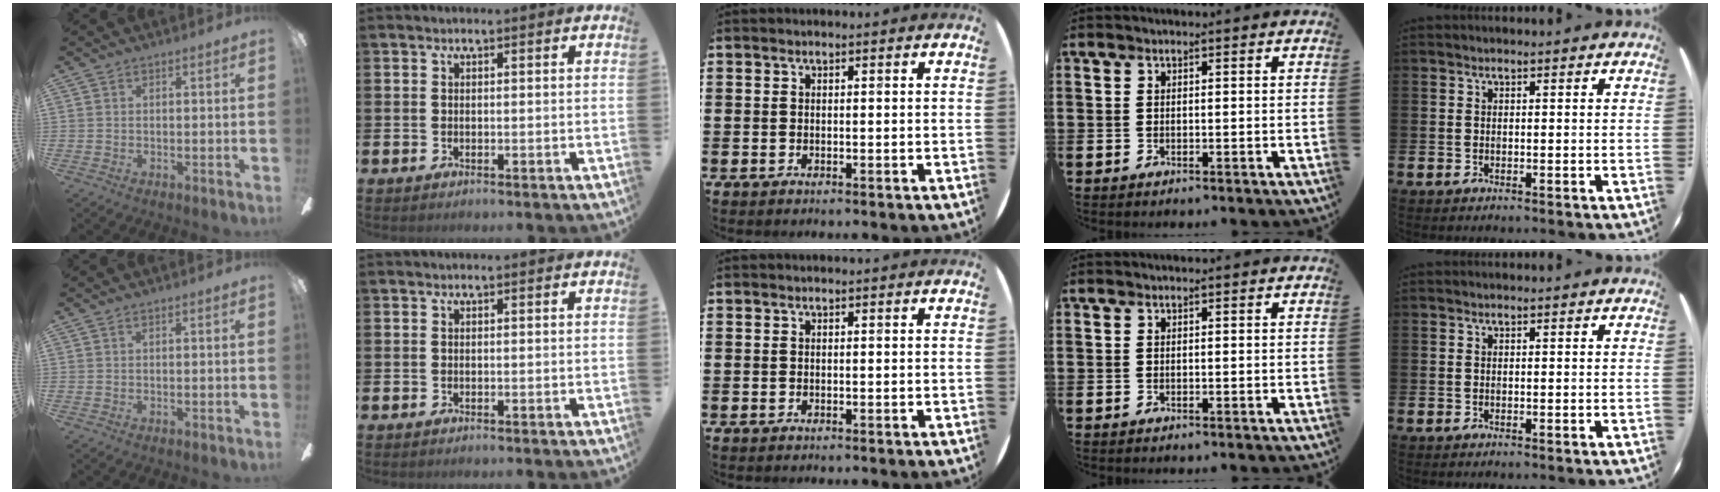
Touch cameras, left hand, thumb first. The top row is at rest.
{}